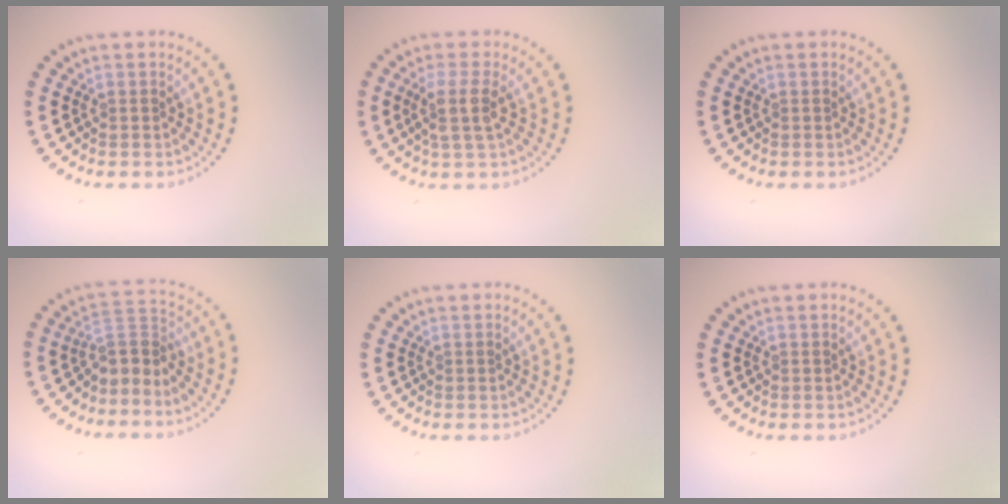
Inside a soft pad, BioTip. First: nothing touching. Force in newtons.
{"total": 2.9, "press": 2.4, "slide": 1.6}
{"total": 0.0}
{"total": 2.9, "press": 2.1, "slide": 2.0}
{"total": 0.0}
{"total": 0.0}